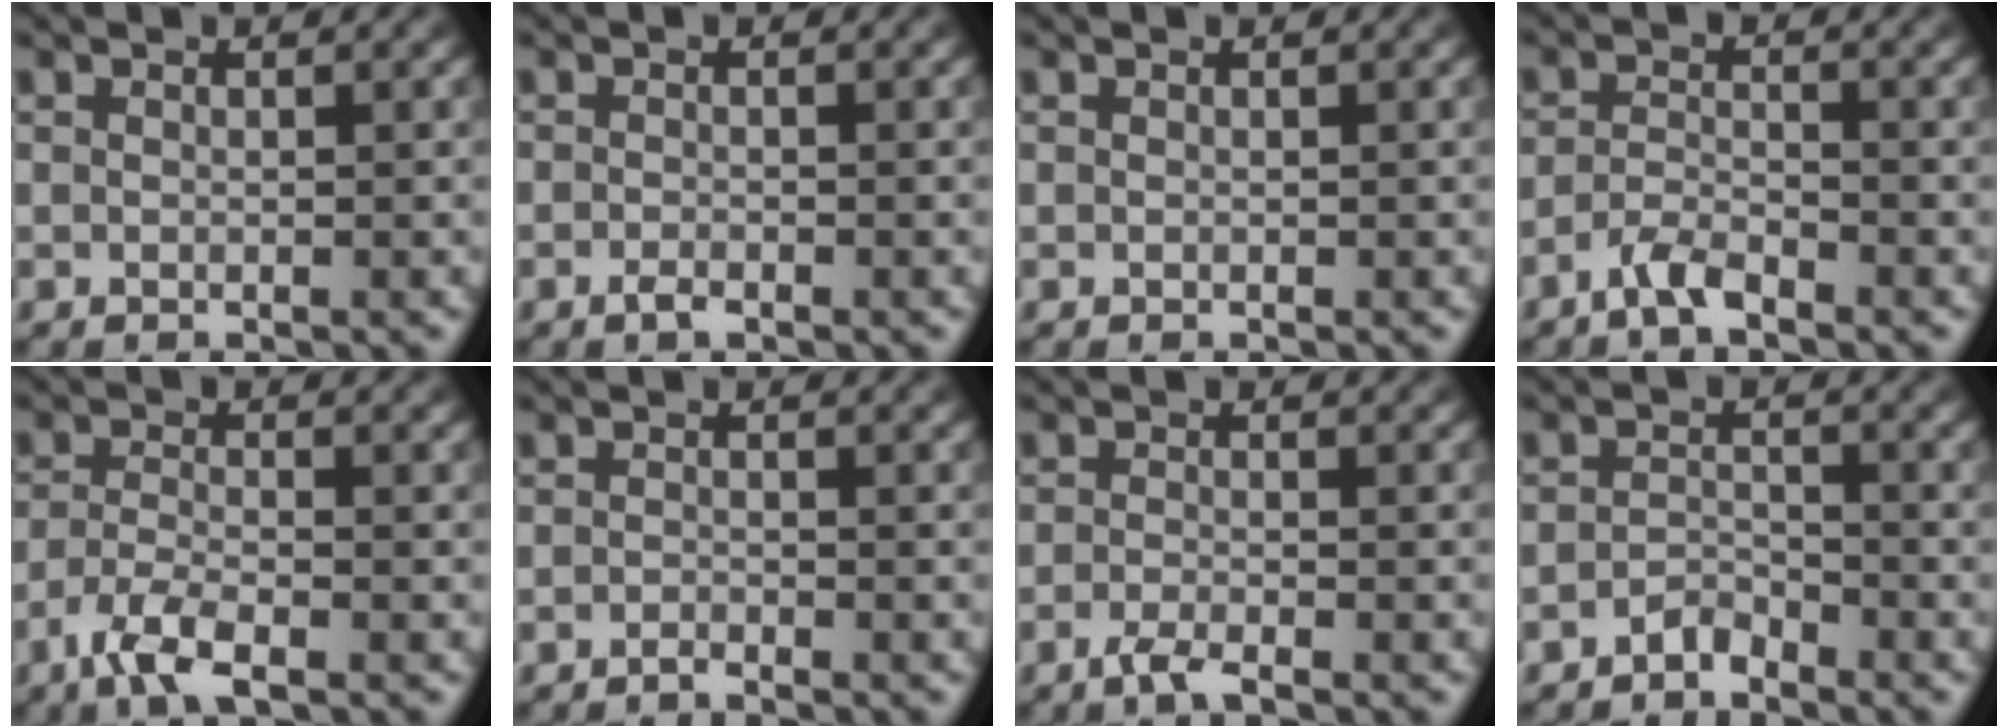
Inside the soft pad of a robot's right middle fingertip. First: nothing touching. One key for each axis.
{"total": 1.0, "fx": -0.6, "fy": 0.3, "fz": 0.7, "tx": -0.015, "ty": 0.000, "tz": -0.013}
{"total": 0.0}
{"total": 2.4, "fx": -1.9, "fy": 0.5, "fz": 1.4, "tx": -0.031, "ty": 0.005, "tz": -0.044}
{"total": 3.7, "fx": -2.3, "fy": 1.0, "fz": 2.7, "tx": -0.060, "ty": -0.003, "tz": -0.051}
{"total": 0.7, "fx": -0.6, "fy": 0.1, "fz": 0.3, "tx": -0.004, "ty": 0.003, "tz": -0.014}
{"total": 2.0, "fx": -1.3, "fy": 0.4, "fz": 1.5, "tx": -0.030, "ty": -0.005, "tz": -0.031}
{"total": 1.5, "fx": -1.3, "fy": 0.4, "fz": 0.5, "tx": -0.009, "ty": 0.006, "tz": -0.028}